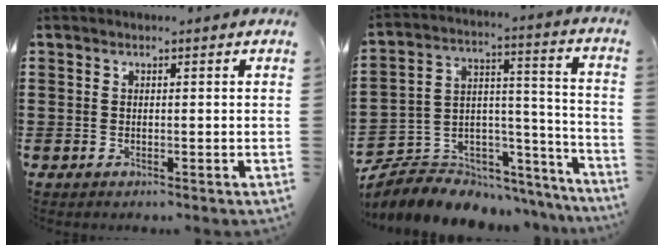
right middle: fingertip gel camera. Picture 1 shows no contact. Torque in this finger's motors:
{"motor_torque": [2.14, 0.00, 0.71, 0.09]}